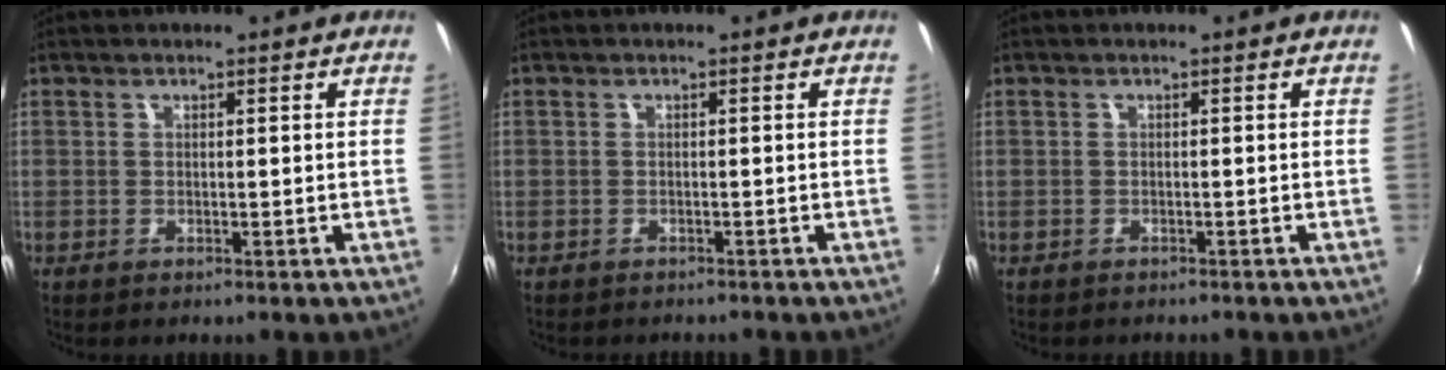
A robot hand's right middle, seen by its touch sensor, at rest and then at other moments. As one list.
[{"total": 1.3, "force": [-1.1, 0.7, 0.0], "torque": [-0.007, 0.002, -0.015]}, {"total": 1.1, "force": [-0.9, 0.6, 0.0], "torque": [-0.006, 0.002, -0.013]}]